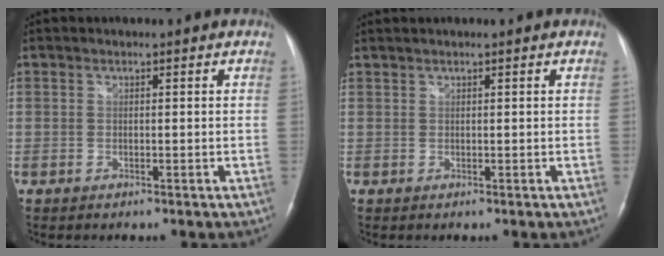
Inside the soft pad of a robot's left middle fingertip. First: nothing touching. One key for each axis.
{"total": 0.7, "fx": 0.7, "fy": -0.1, "fz": 0.2, "tx": -0.007, "ty": 0.009, "tz": 0.018}